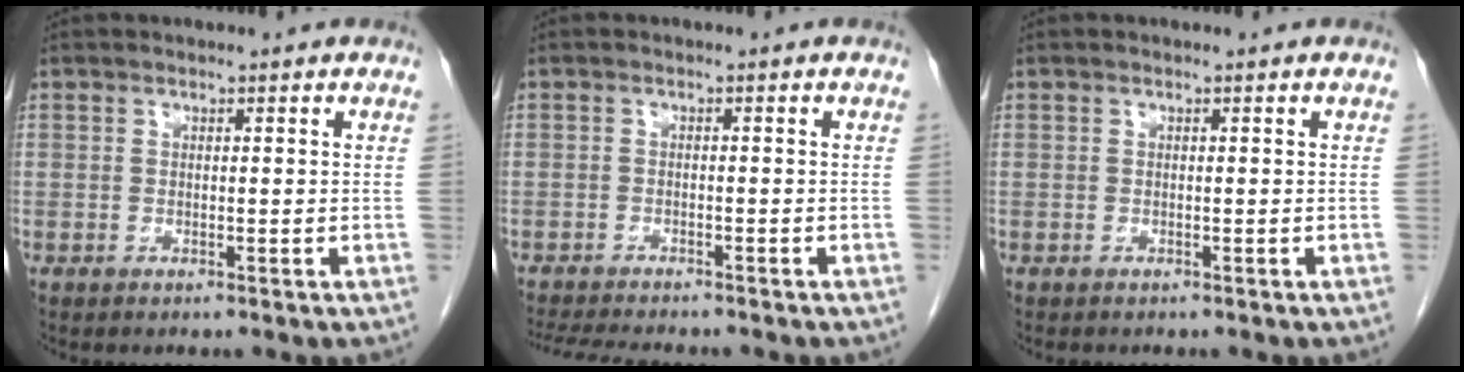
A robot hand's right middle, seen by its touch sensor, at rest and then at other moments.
{"total": 7.9, "force": [-7.1, 1.1, 3.2], "torque": [-0.051, -0.013, -0.111]}
{"total": 0.6, "force": [-0.5, 0.3, 0.1], "torque": [-0.008, 0.001, -0.010]}